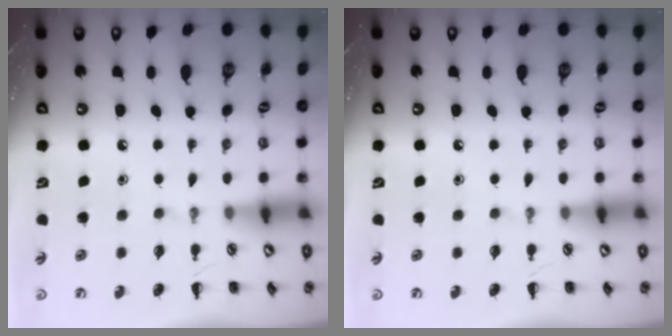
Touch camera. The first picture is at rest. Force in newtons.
{"total": 0.0}